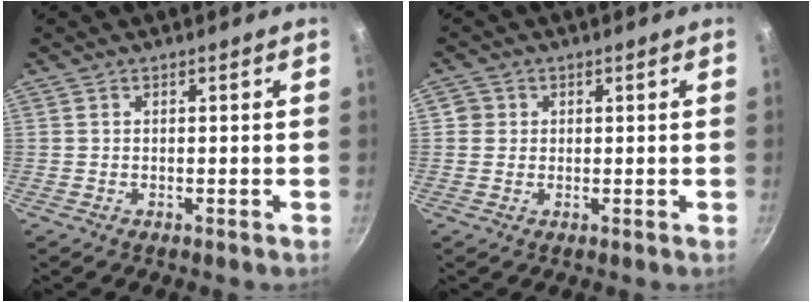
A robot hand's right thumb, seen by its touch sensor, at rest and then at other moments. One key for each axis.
{"total": 2.2, "fx": 0.2, "fy": 2.1, "fz": 0.4, "tx": 0.005, "ty": 0.006, "tz": -0.001}